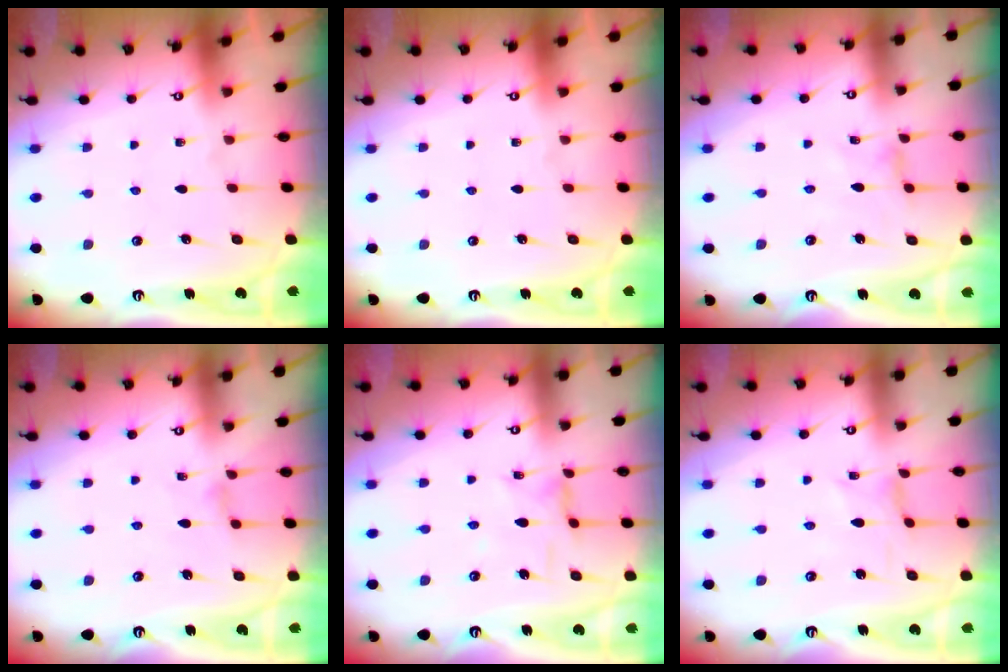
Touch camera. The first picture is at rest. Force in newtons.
{"total": 0.0}
{"total": 0.8, "press": 0.8, "slide": 0.2}
{"total": 1.1, "press": 1.1, "slide": 0.4}
{"total": 2.8, "press": 2.8, "slide": 0.3}
{"total": 0.0}